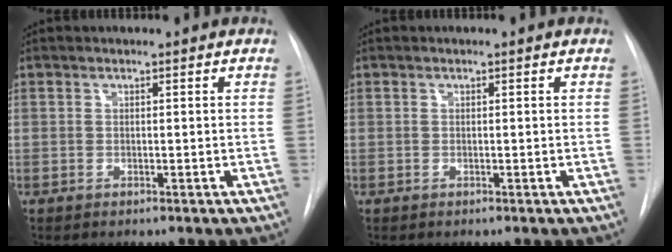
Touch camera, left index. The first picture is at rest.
{"total": 0.0}